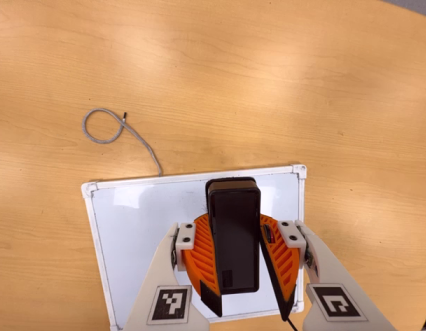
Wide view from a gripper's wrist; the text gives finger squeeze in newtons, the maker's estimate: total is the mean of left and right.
{"total": 10.4, "left": 10.4, "right": 10.4}